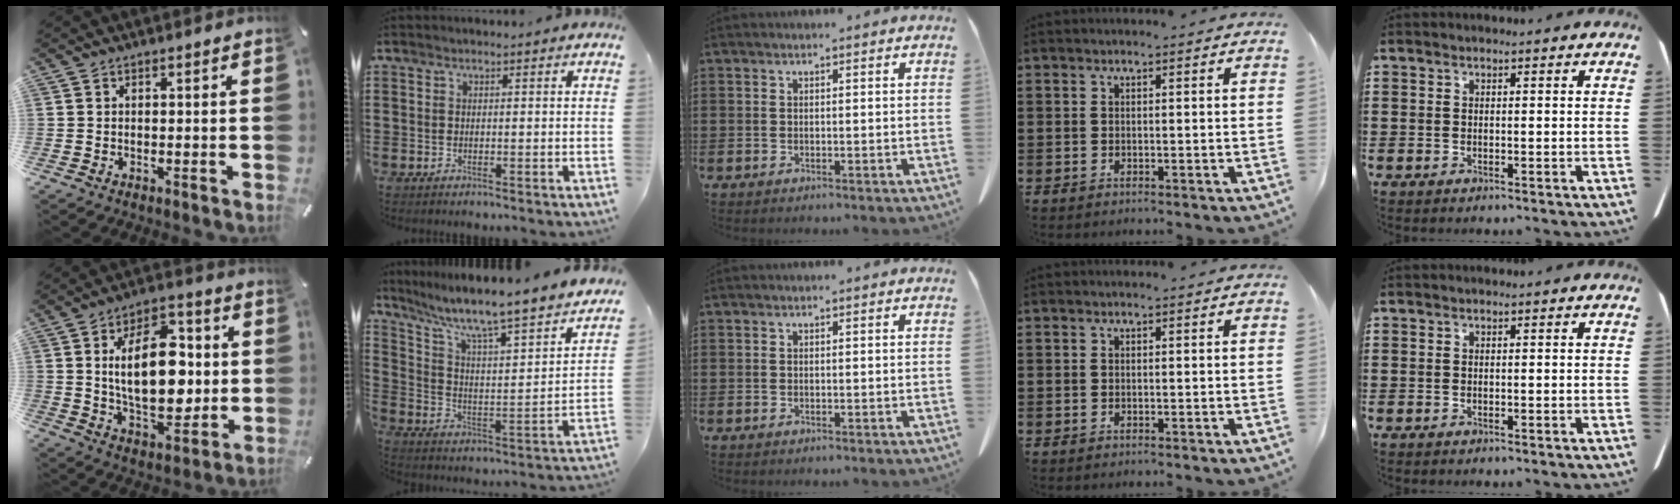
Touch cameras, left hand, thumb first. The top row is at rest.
{"thumb": {"total": 18.2, "force": [1.4, 10.7, 14.7], "torque": [-0.249, 0.001, 0.021]}, "index": {"total": 7.4, "force": [6.1, 0.2, 4.1], "torque": [-0.107, -0.056, 0.095]}}